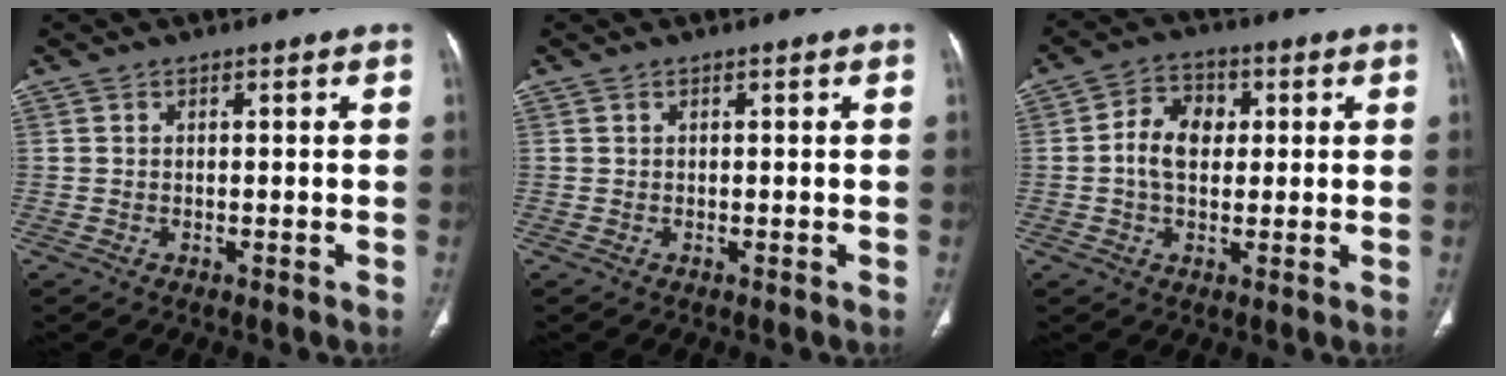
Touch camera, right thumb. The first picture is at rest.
{"total": 0.0}
{"total": 7.4, "force": [0.6, 5.3, 5.1], "torque": [-0.077, 0.014, 0.004]}